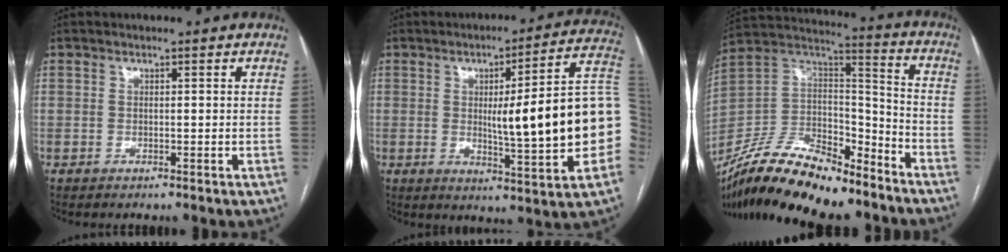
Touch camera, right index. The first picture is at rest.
{"total": 19.0, "force": [-0.6, 1.4, 18.9], "torque": [-0.212, 0.019, -0.005]}
{"total": 23.7, "force": [-19.2, 7.1, 12.0], "torque": [-0.240, 0.001, -0.344]}